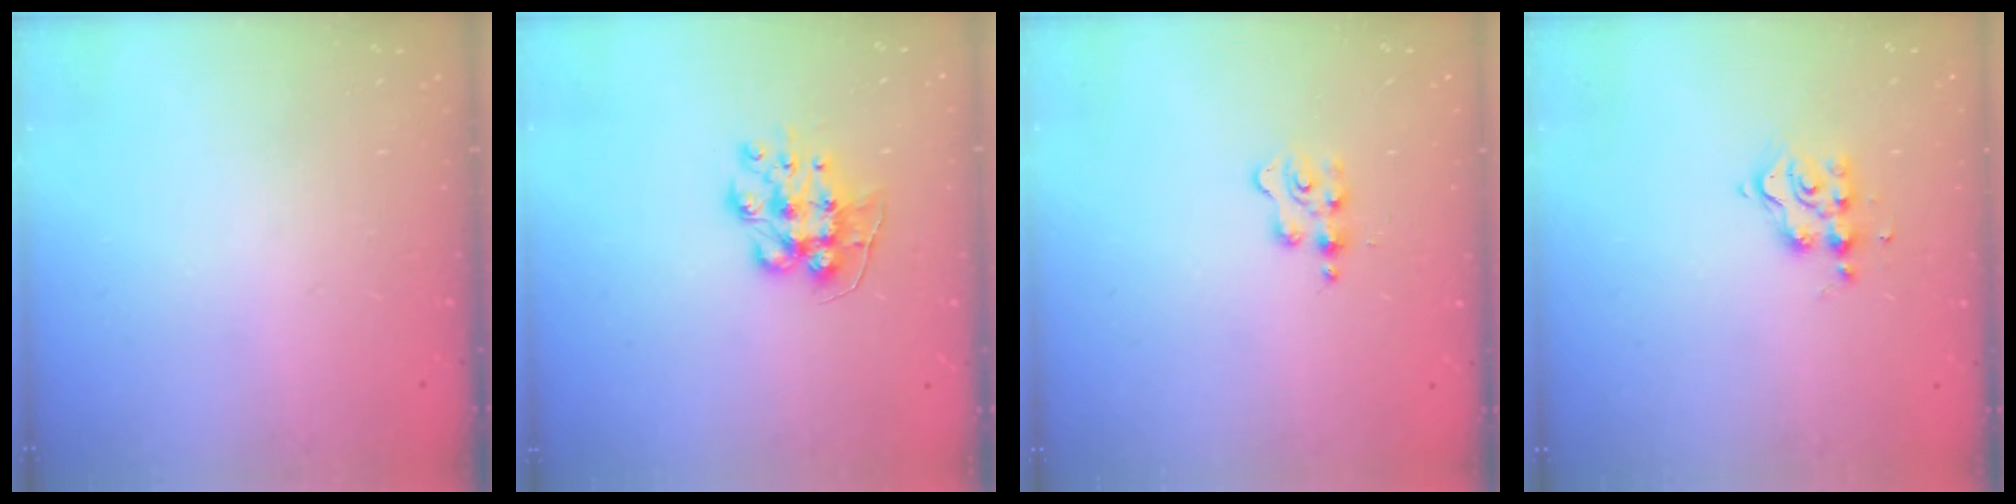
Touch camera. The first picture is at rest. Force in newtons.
{"total": 9.5, "press": 9.4, "slide": 0.8}
{"total": 2.1, "press": 2.1, "slide": 0.4}
{"total": 6.0, "press": 6.0, "slide": 0.3}